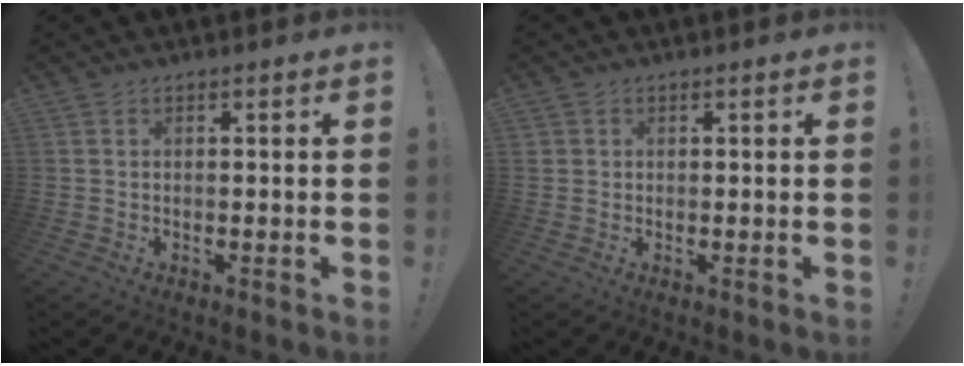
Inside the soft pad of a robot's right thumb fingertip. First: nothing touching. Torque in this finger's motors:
{"motor_torque": [0.06, -0.55, 0.04, -0.13, 0.00]}